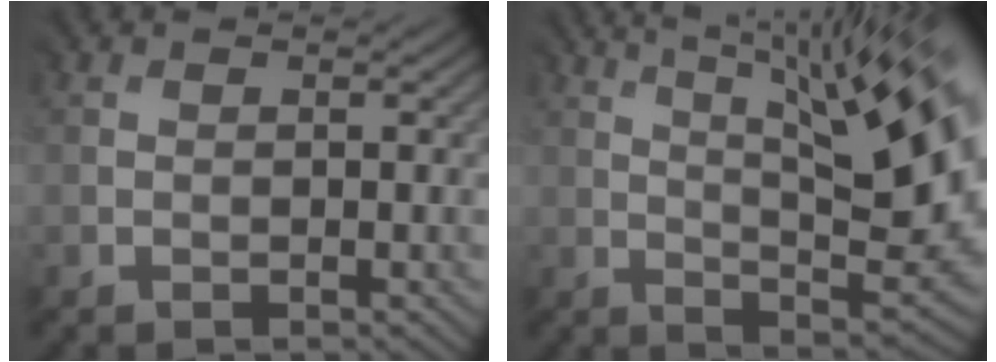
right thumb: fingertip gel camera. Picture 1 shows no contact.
{"total": 14.4, "force": [4.8, 3.8, 13.0], "torque": [-0.183, 0.029, 0.082]}